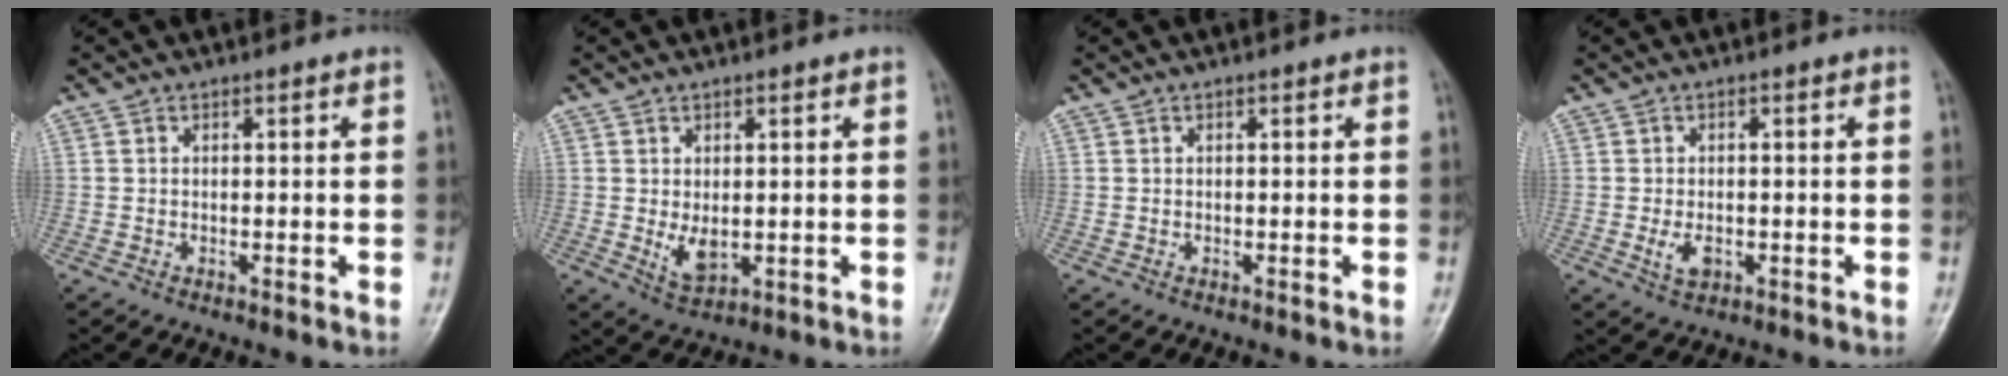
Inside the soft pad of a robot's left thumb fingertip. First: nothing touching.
{"total": 4.2, "force": [0.0, 2.4, 3.4], "torque": [-0.053, -0.012, 0.009]}
{"total": 0.0}
{"total": 3.3, "force": [-0.9, 2.0, 2.5], "torque": [-0.042, -0.001, -0.012]}